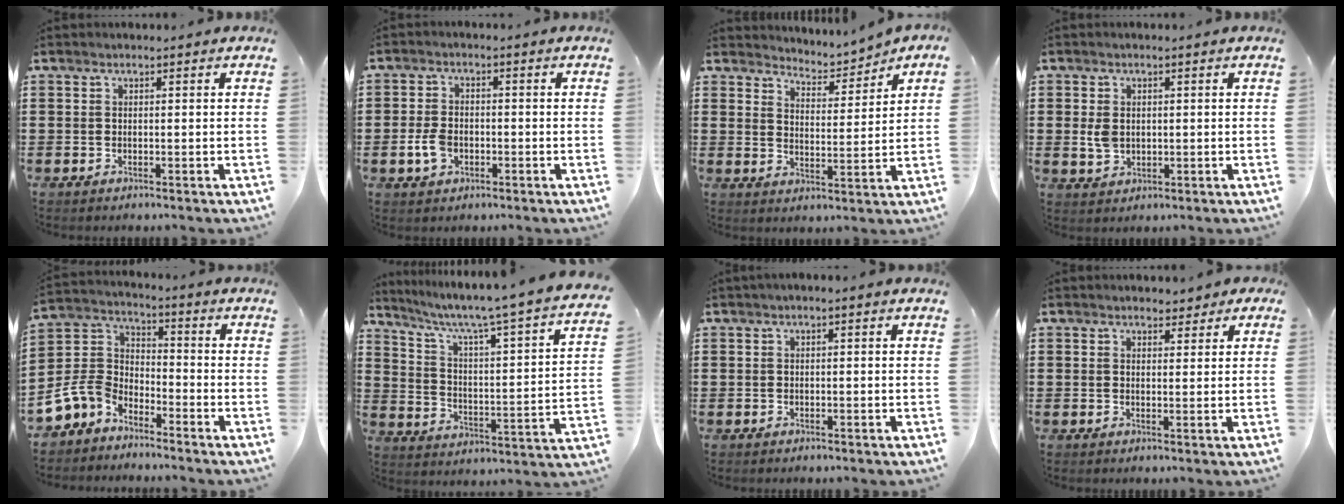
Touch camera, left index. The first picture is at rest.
{"total": 4.2, "force": [-1.1, 2.7, 2.9], "torque": [-0.074, 0.000, -0.024]}
{"total": 3.2, "force": [3.2, 0.3, -0.2], "torque": [-0.017, -0.022, 0.051]}
{"total": 3.0, "force": [0.2, 2.2, 2.0], "torque": [-0.059, 0.002, -0.002]}
{"total": 6.3, "force": [-5.0, 3.6, 1.1], "torque": [-0.060, 0.005, -0.109]}
{"total": 5.2, "force": [4.1, -0.5, 3.2], "torque": [-0.082, -0.048, 0.054]}
{"total": 0.8, "force": [-0.4, 0.1, 0.7], "torque": [-0.012, -0.001, -0.008]}
{"total": 2.2, "force": [1.8, 1.1, 0.6], "torque": [-0.010, 0.006, 0.030]}